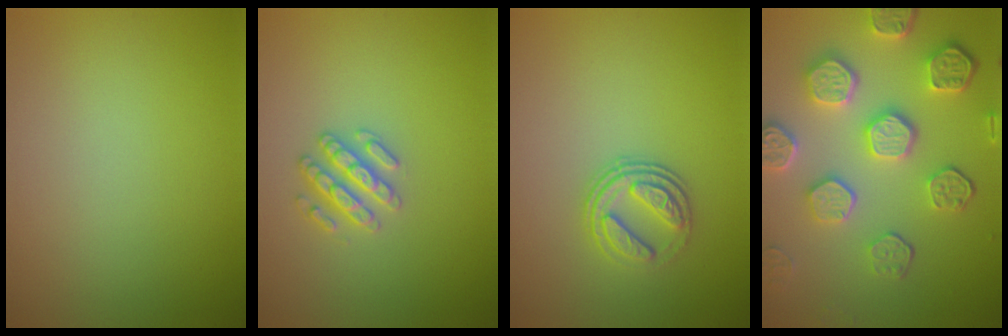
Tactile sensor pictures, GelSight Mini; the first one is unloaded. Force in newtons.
{"total": 2.6, "press": 2.5, "slide": 0.4}
{"total": 3.1, "press": 2.4, "slide": 1.9}
{"total": 6.7, "press": 5.5, "slide": 3.8}